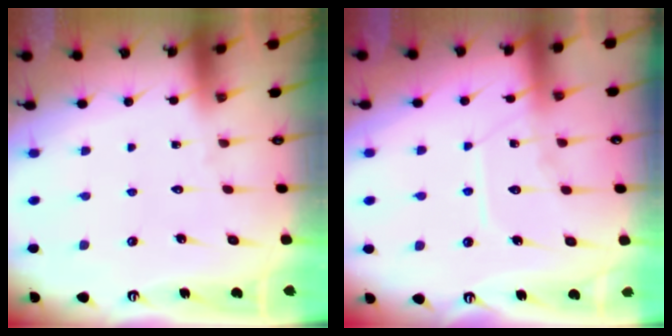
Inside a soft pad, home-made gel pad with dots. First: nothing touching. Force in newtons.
{"total": 9.9, "press": 9.8, "slide": 0.8}